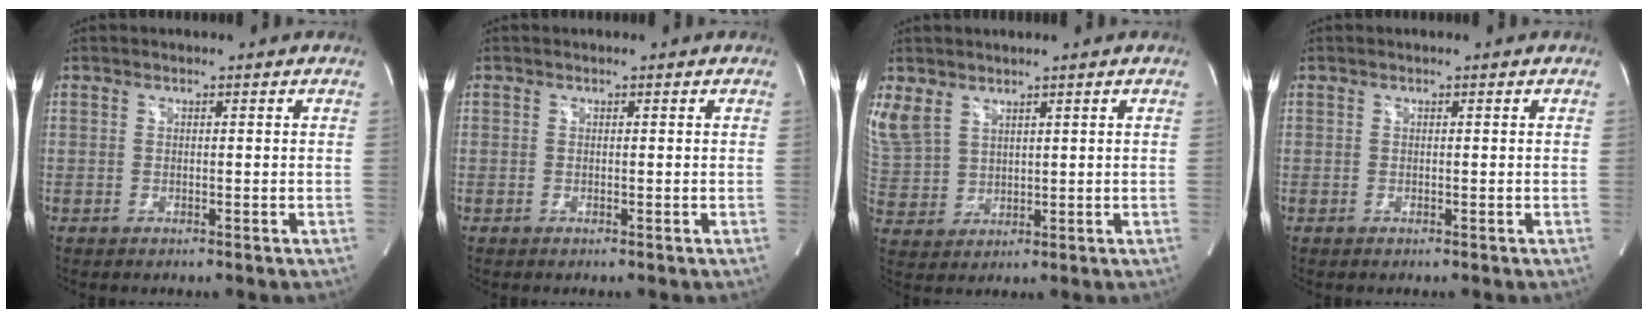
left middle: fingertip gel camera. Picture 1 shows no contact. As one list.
[{"total": 0.0}, {"total": 9.0, "force": [5.8, 5.9, 3.5], "torque": [-0.108, 0.010, 0.136]}, {"total": 0.0}]